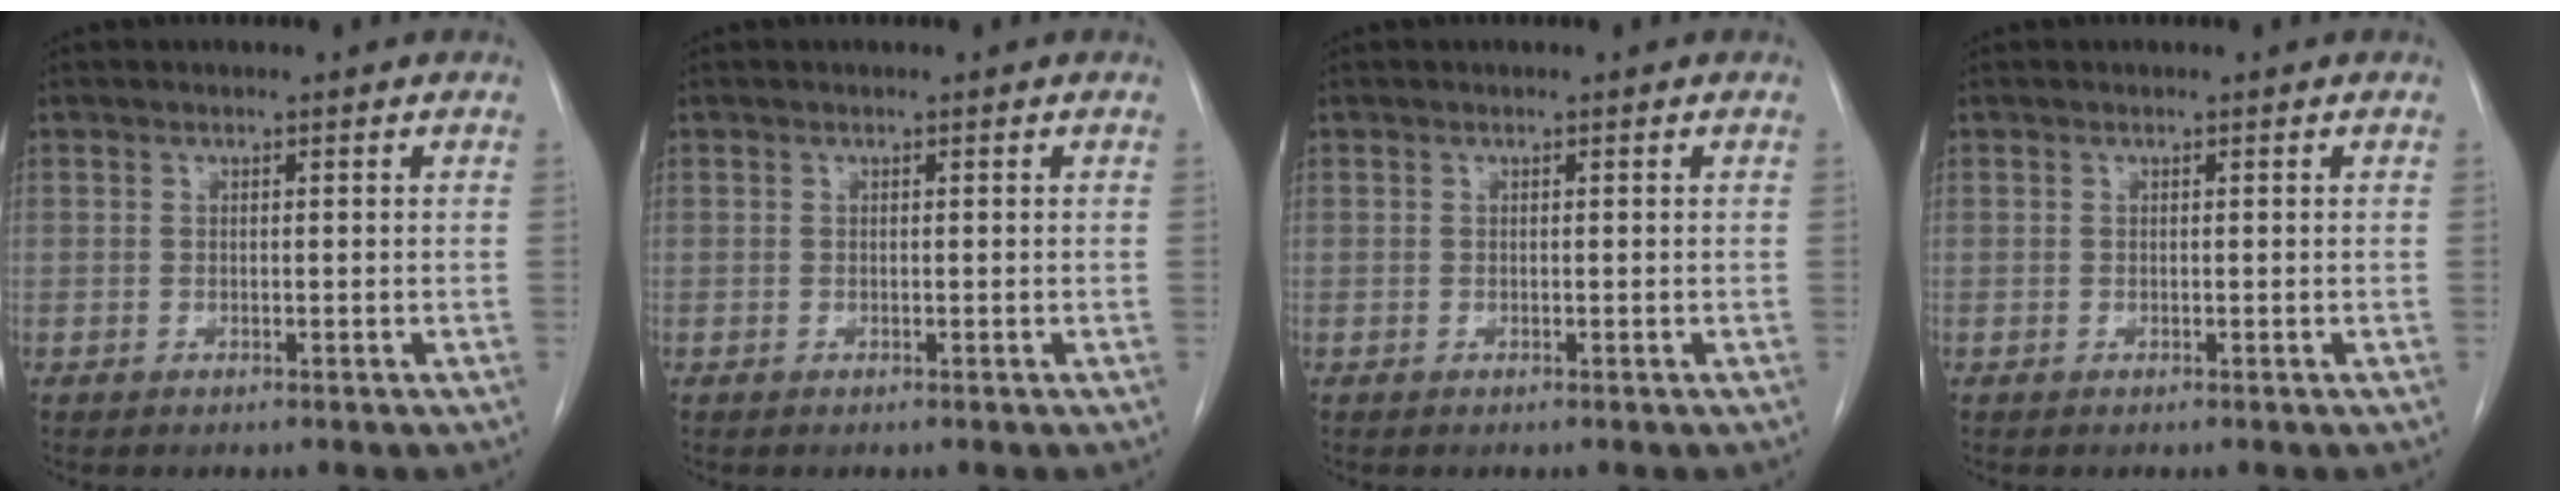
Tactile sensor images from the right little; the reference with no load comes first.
{"total": 0.0}
{"total": 0.0}
{"total": 0.0}